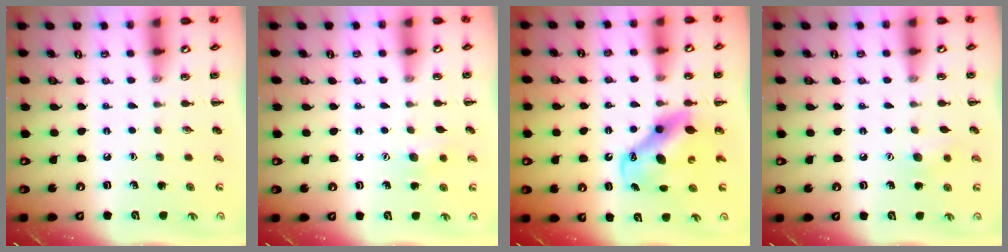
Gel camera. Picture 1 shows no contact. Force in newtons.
{"total": 7.7, "press": 7.5, "slide": 2.0}
{"total": 8.4, "press": 8.2, "slide": 2.1}
{"total": 7.7, "press": 7.5, "slide": 2.0}